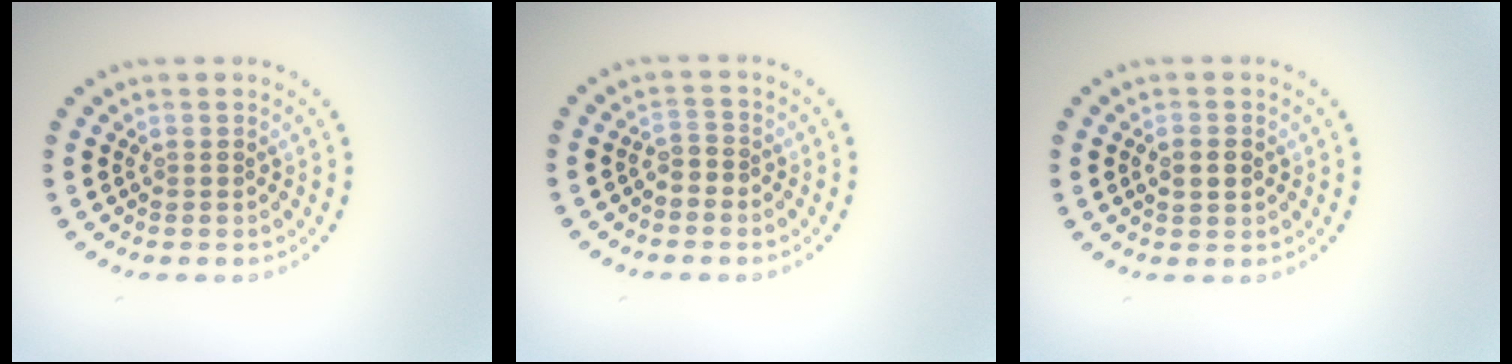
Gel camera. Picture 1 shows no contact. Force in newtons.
{"total": 1.4, "press": 1.1, "slide": 0.8}
{"total": 1.6, "press": 1.6, "slide": 0.0}